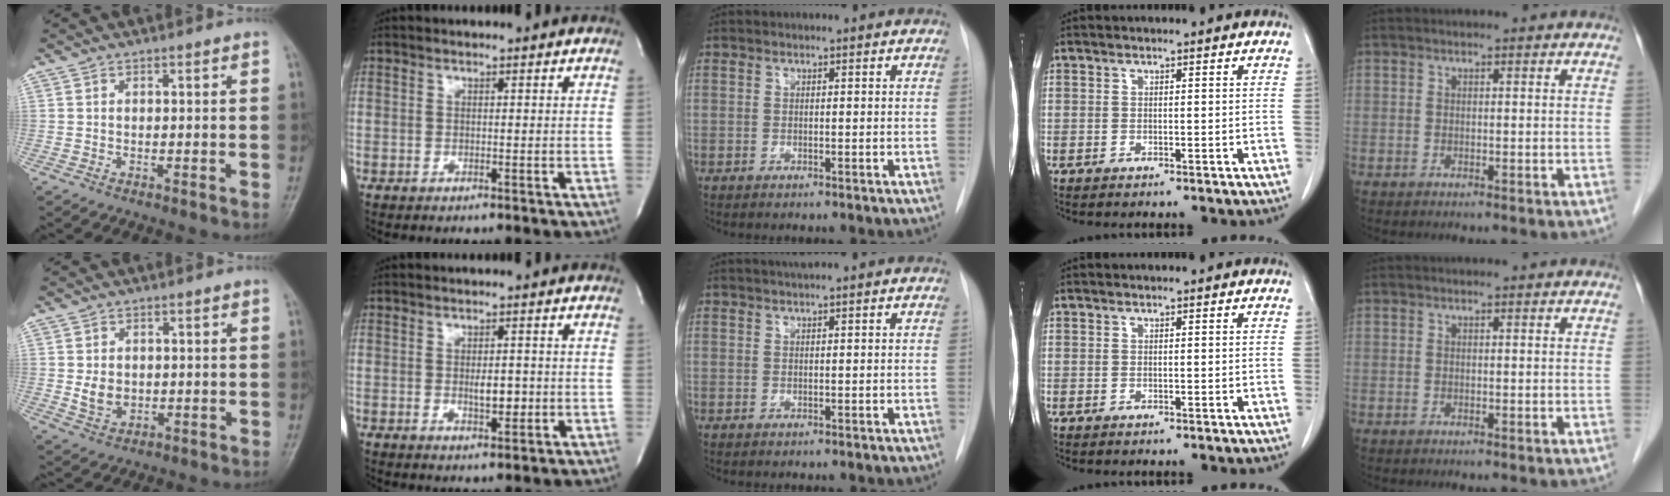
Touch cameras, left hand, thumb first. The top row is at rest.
{"thumb": {"total": 4.2, "force": [0.2, 3.3, 2.6], "torque": [-0.033, -0.006, 0.013]}, "index": {"total": 3.1, "force": [-0.3, 1.2, 2.8], "torque": [-0.046, -0.002, -0.001]}, "middle": {"total": 1.9, "force": [1.6, -0.2, 1.1], "torque": [-0.014, 0.015, 0.028]}}